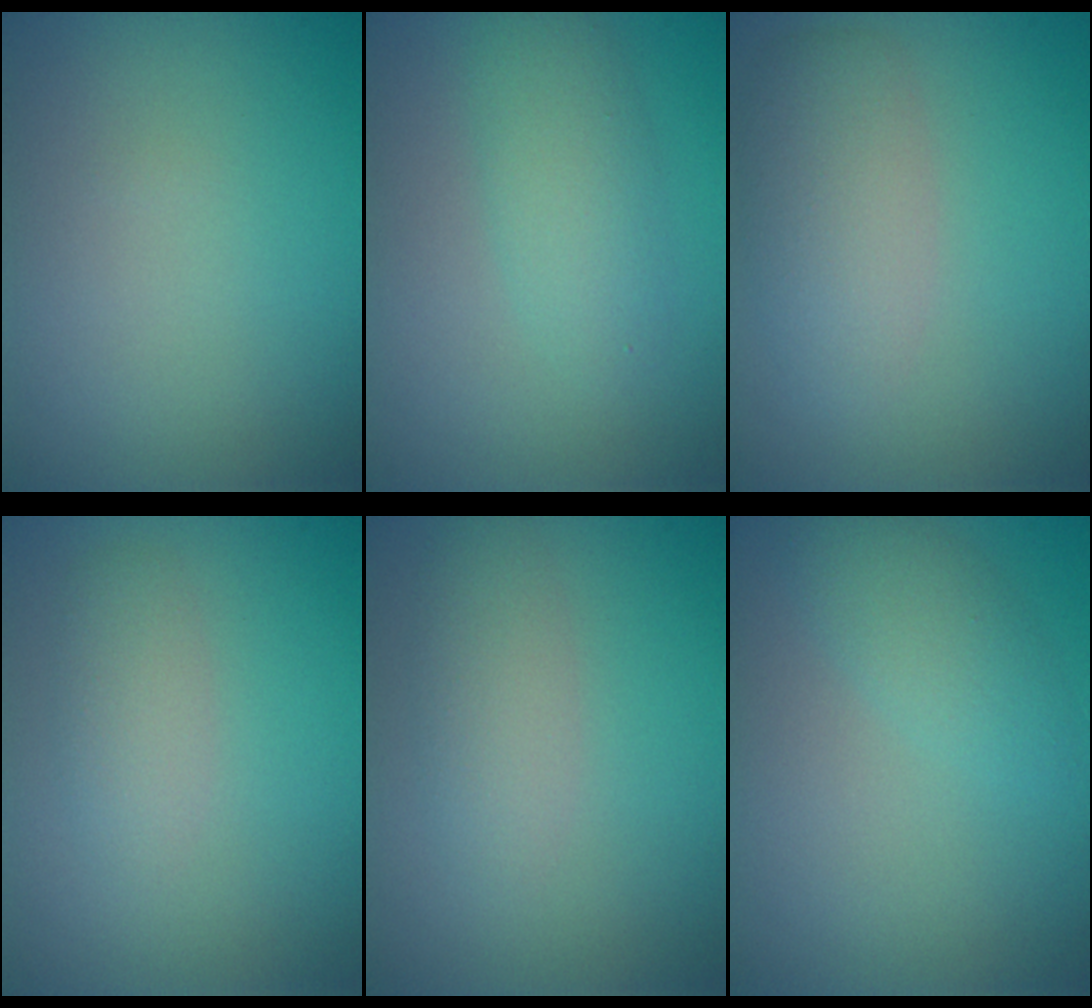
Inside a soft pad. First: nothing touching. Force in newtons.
{"total": 2.8, "press": 2.8, "slide": 0.2}
{"total": 3.3, "press": 3.3, "slide": 0.1}
{"total": 1.9, "press": 1.9, "slide": 0.1}
{"total": 2.3, "press": 2.3, "slide": 0.1}
{"total": 2.3, "press": 2.3, "slide": 0.1}